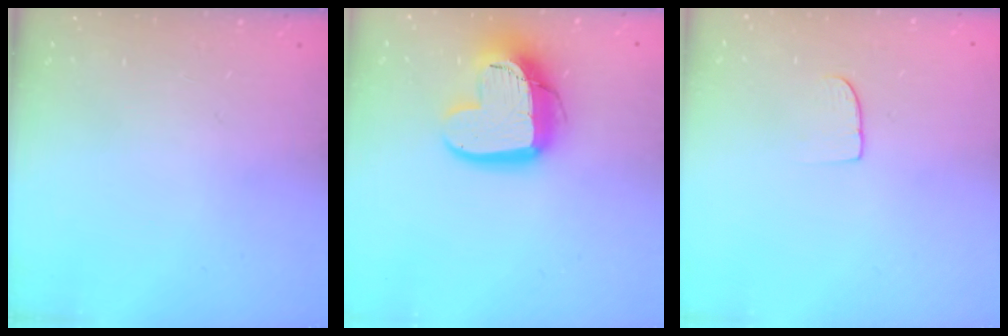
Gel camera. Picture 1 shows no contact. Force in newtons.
{"total": 16.3, "press": 16.3, "slide": 1.4}
{"total": 5.6, "press": 5.5, "slide": 0.5}